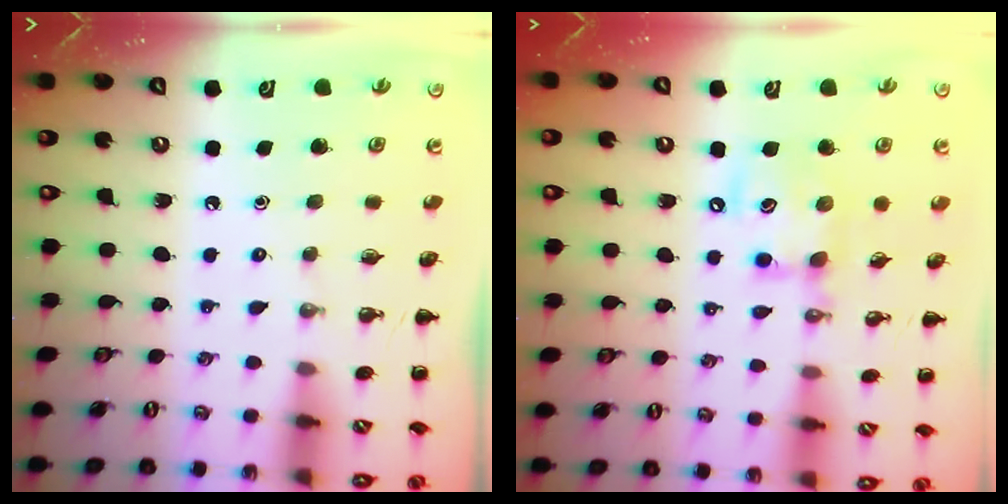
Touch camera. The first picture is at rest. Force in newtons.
{"total": 12.1, "press": 12.0, "slide": 1.8}